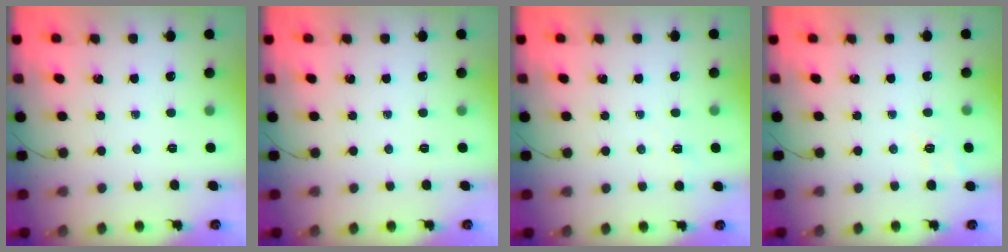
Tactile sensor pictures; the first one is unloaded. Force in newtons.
{"total": 0.0}
{"total": 4.4, "press": 4.2, "slide": 1.1}
{"total": 6.1, "press": 5.8, "slide": 1.8}